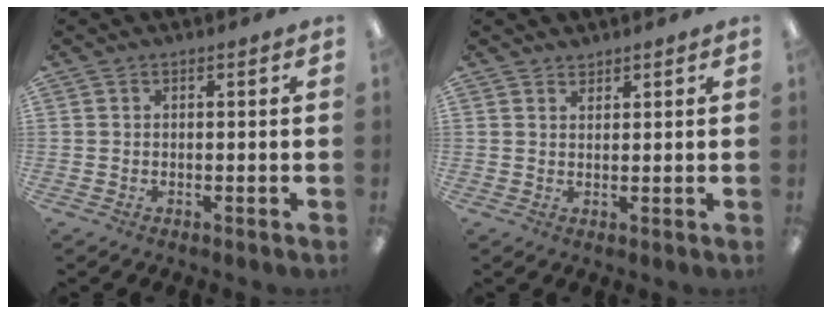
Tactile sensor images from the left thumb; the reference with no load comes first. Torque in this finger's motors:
{"motor_torque": [0.06, 0.03, -0.07, 0.16, 0.00]}